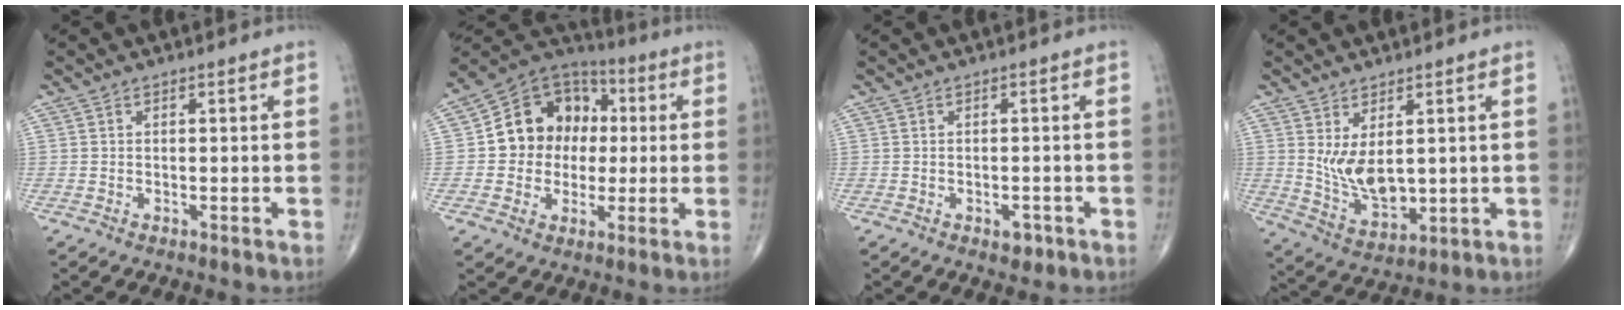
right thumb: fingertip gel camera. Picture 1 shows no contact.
{"total": 14.7, "force": [0.6, 12.7, 7.5], "torque": [-0.072, 0.027, 0.005]}
{"total": 2.3, "force": [-1.1, 1.4, 1.4], "torque": [-0.011, 0.002, -0.011]}
{"total": 8.8, "force": [1.8, 4.7, 7.3], "torque": [-0.120, -0.025, 0.054]}